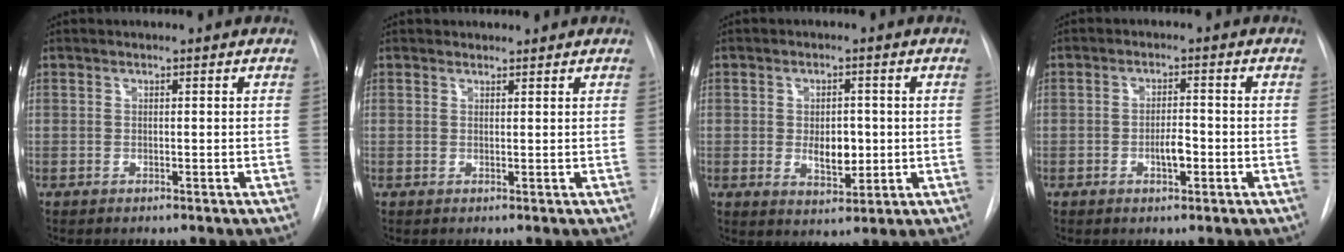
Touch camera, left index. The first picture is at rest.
{"total": 0.6, "force": [0.5, 0.3, -0.2], "torque": [0.001, -0.001, 0.007]}
{"total": 5.0, "force": [-0.9, 2.7, 4.1], "torque": [-0.060, -0.010, -0.006]}
{"total": 2.8, "force": [-1.5, 0.5, 2.4], "torque": [-0.042, -0.005, -0.023]}